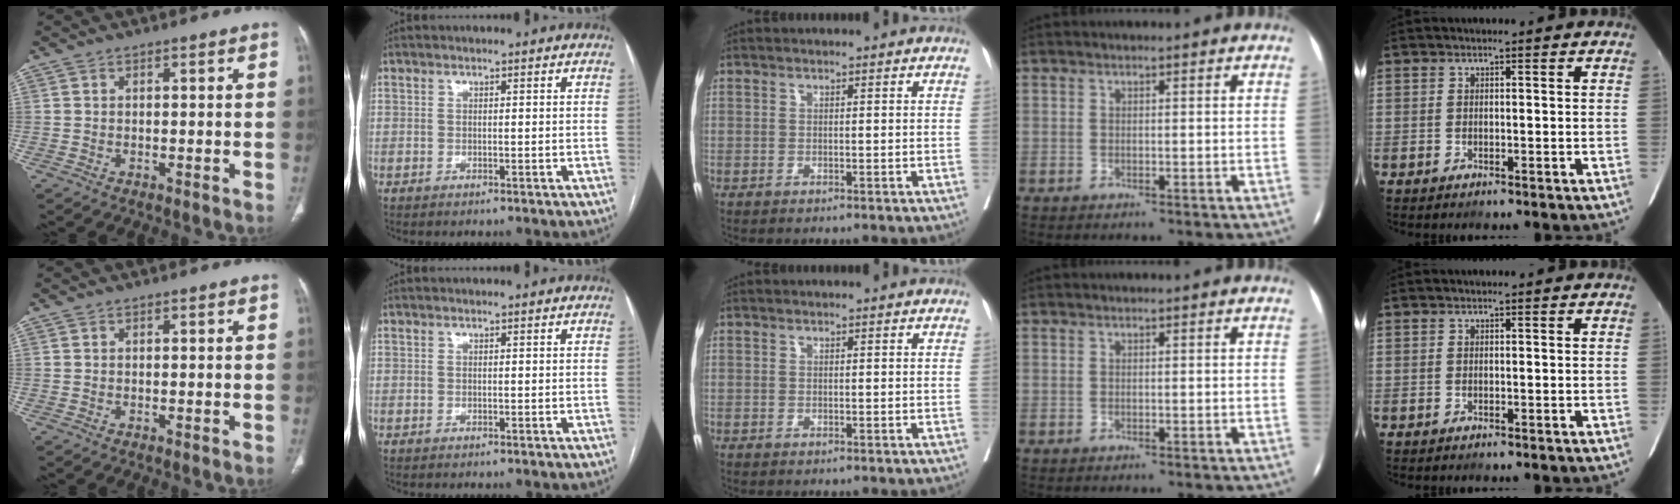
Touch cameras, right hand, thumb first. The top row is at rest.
{}